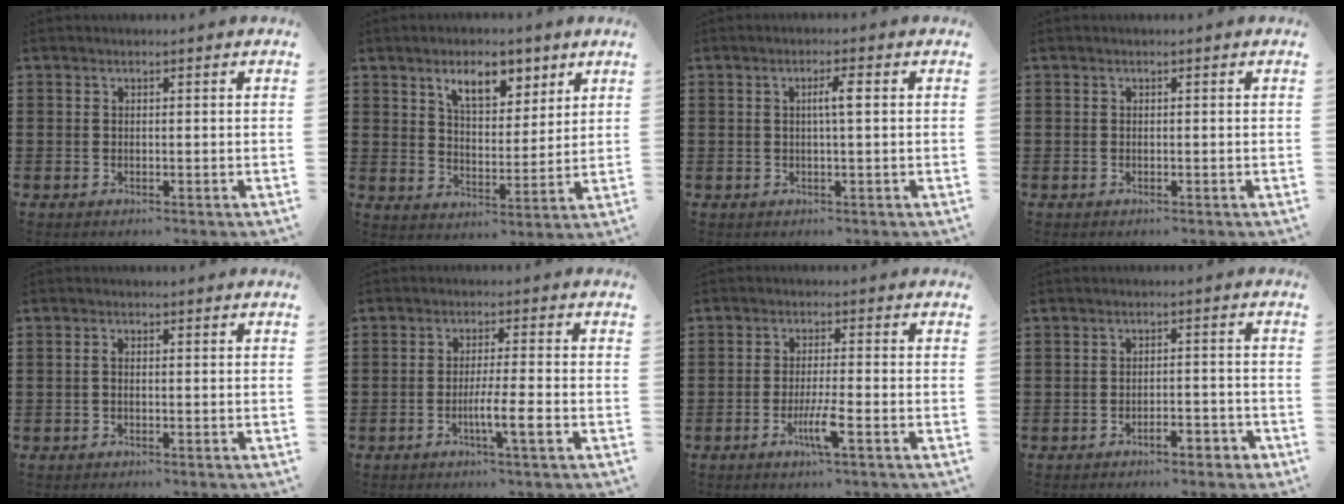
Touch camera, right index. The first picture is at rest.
{"total": 7.4, "force": [4.9, 3.4, 4.4], "torque": [-0.079, -0.002, 0.083]}
{"total": 2.7, "force": [0.3, 0.1, 2.7], "torque": [-0.051, 0.000, 0.002]}
{"total": 0.0}
{"total": 0.9, "force": [-0.2, 0.2, 0.8], "torque": [-0.018, -0.002, -0.004]}
{"total": 5.3, "force": [-2.0, 0.1, 4.9], "torque": [-0.080, -0.008, -0.033]}
{"total": 4.8, "force": [-2.3, 0.1, 4.2], "torque": [-0.084, -0.016, -0.042]}
{"total": 3.1, "force": [-2.4, 1.1, 1.7], "torque": [-0.031, 0.008, -0.047]}